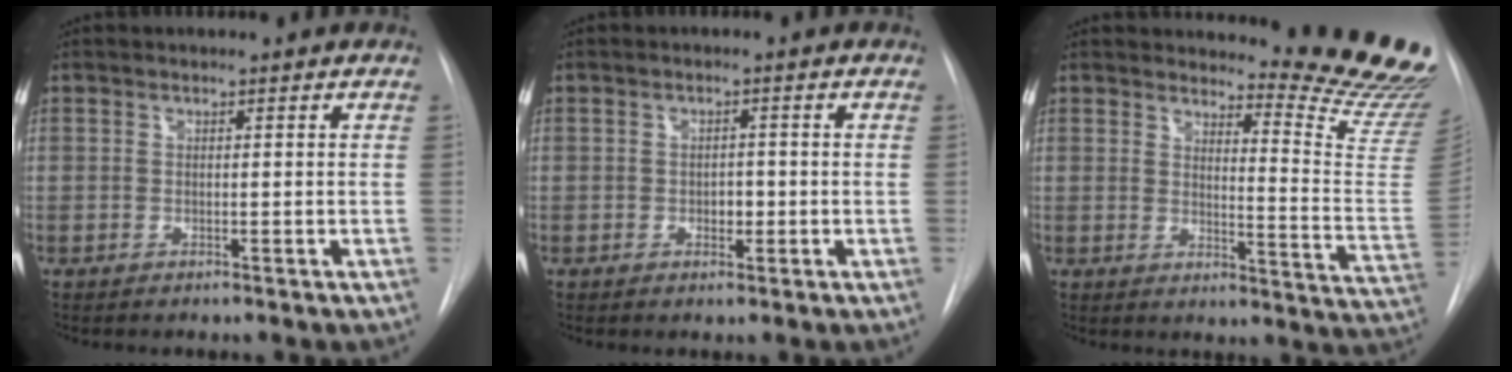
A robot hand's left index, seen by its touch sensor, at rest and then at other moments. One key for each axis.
{"total": 2.0, "fx": -1.2, "fy": 1.1, "fz": 1.2, "tx": -0.015, "ty": -0.004, "tz": -0.016}
{"total": 14.8, "fx": 14.4, "fy": -1.0, "fz": 3.5, "tx": -0.041, "ty": -0.166, "tz": 0.151}